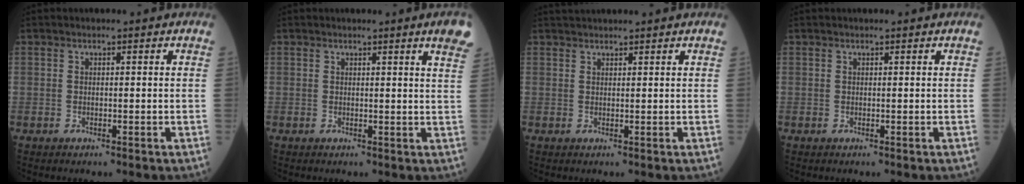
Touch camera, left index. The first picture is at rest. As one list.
[{"total": 4.3, "force": [3.2, -0.3, 2.8], "torque": [-0.030, -0.011, 0.022]}, {"total": 2.7, "force": [2.6, -0.2, 0.7], "torque": [-0.007, 0.029, 0.049]}, {"total": 0.0}]